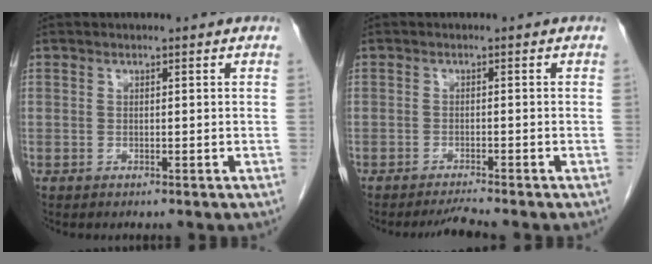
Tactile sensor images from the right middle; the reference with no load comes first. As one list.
[{"total": 2.3, "force": [-2.0, -1.0, 0.3], "torque": [-0.016, -0.015, -0.034]}]